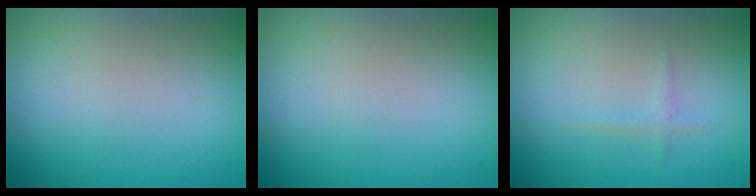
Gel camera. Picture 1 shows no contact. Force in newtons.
{"total": 0.0}
{"total": 0.7, "press": 0.7, "slide": 0.0}